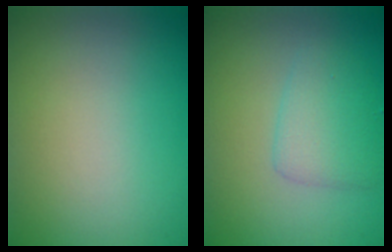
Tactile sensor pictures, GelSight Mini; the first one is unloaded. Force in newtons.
{"total": 2.8, "press": 2.8, "slide": 0.1}